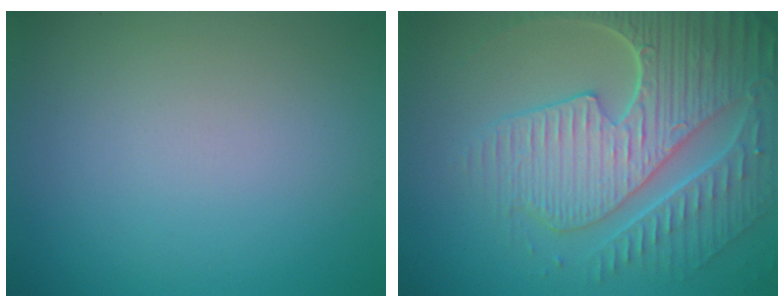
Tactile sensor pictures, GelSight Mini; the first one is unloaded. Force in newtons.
{"total": 8.4, "press": 6.1, "slide": 5.8}